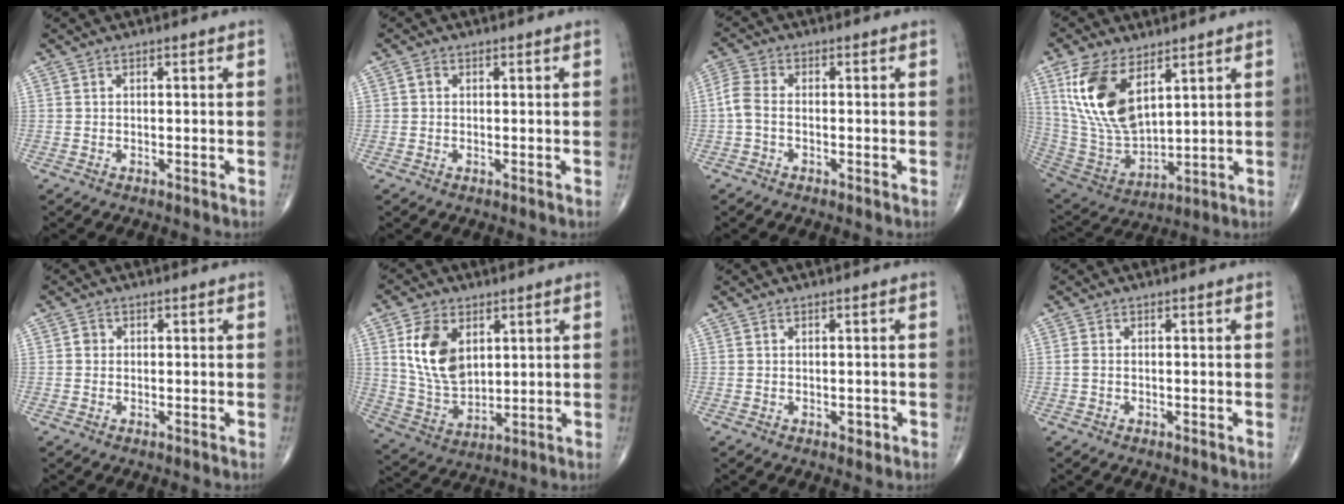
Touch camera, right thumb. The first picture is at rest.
{"total": 1.0, "force": [0.1, 0.9, 0.5], "torque": [-0.007, 0.003, 0.001]}
{"total": 3.9, "force": [-0.8, 2.4, 3.0], "torque": [-0.073, 0.012, -0.026]}
{"total": 16.7, "force": [7.4, 8.5, 12.4], "torque": [-0.235, -0.030, 0.158]}
{"total": 1.1, "force": [0.0, 1.0, 0.4], "torque": [-0.002, 0.002, -0.001]}
{"total": 12.2, "force": [3.9, 7.8, 8.5], "torque": [-0.143, -0.021, 0.083]}
{"total": 1.2, "force": [-0.4, 0.8, 0.7], "torque": [-0.003, 0.000, -0.004]}
{"total": 0.9, "force": [-0.1, 0.6, 0.6], "torque": [-0.018, -0.001, -0.005]}